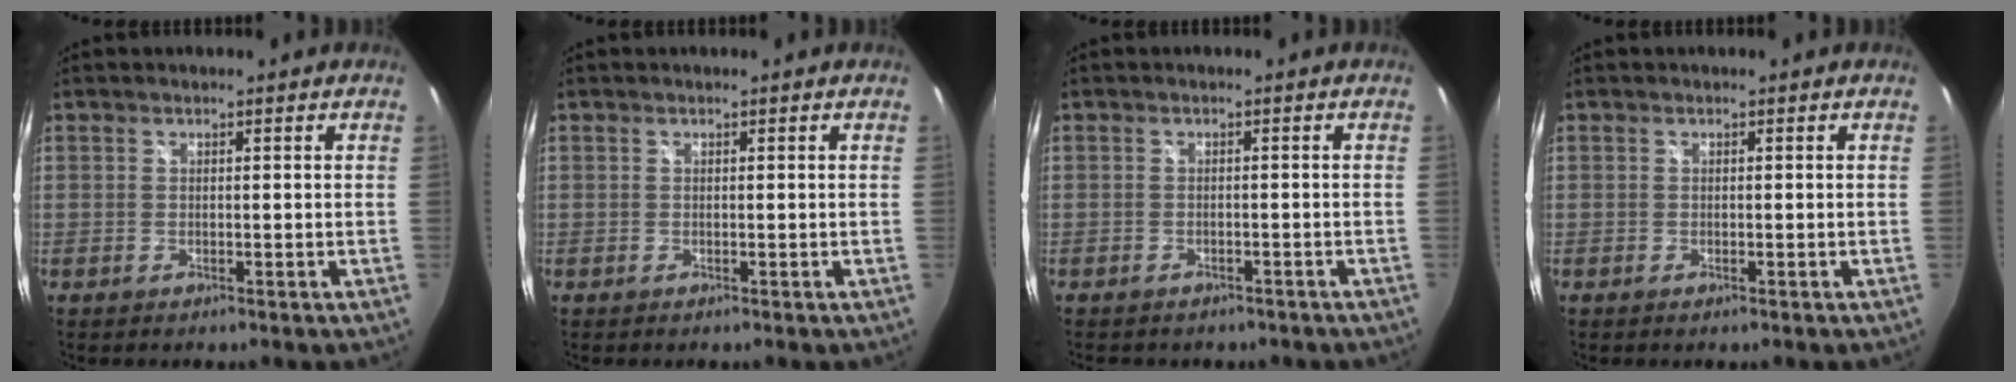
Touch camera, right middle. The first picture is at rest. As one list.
[{"total": 0.0}, {"total": 4.0, "force": [-3.2, 1.9, 1.4], "torque": [-0.026, -0.013, -0.039]}, {"total": 0.0}]